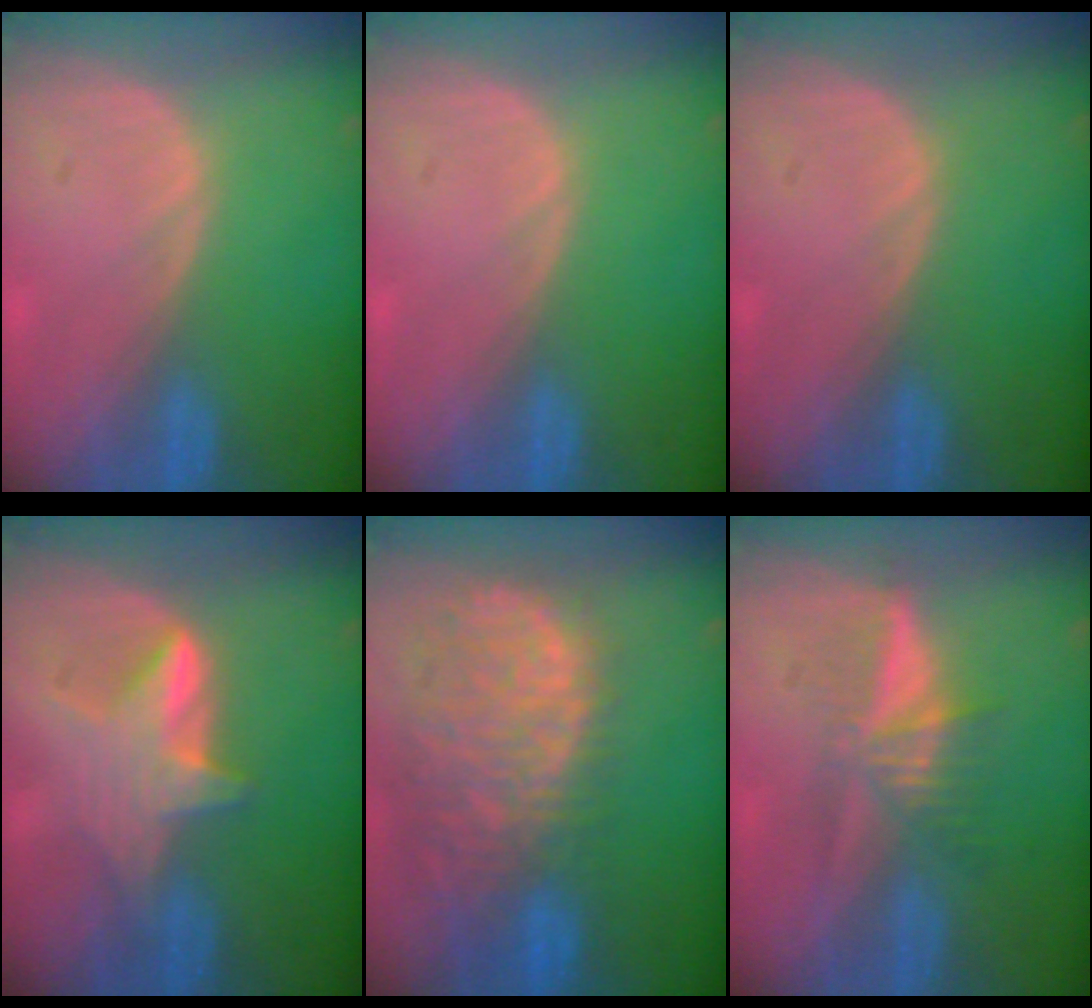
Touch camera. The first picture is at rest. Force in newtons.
{"total": 0.0}
{"total": 0.0}
{"total": 6.1, "press": 5.8, "slide": 2.1}
{"total": 13.6, "press": 11.2, "slide": 7.7}
{"total": 5.2, "press": 5.1, "slide": 0.9}